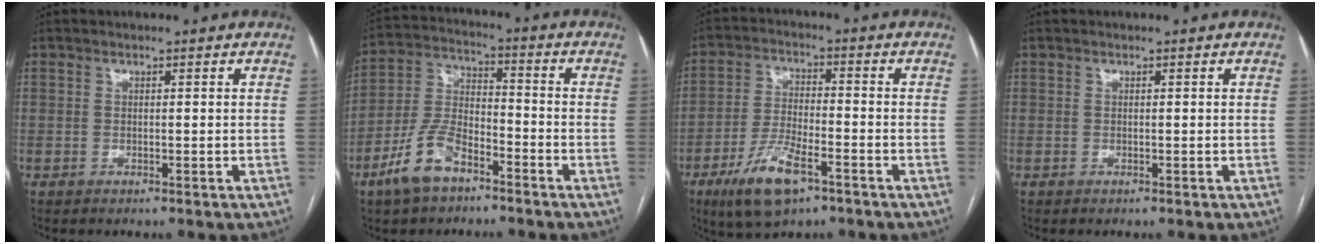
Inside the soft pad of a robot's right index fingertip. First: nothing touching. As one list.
[{"total": 10.1, "force": [-6.3, 4.5, 6.5], "torque": [-0.149, 0.005, -0.123]}, {"total": 10.2, "force": [-5.8, 3.1, 7.8], "torque": [-0.159, -0.012, -0.102]}, {"total": 0.0}]